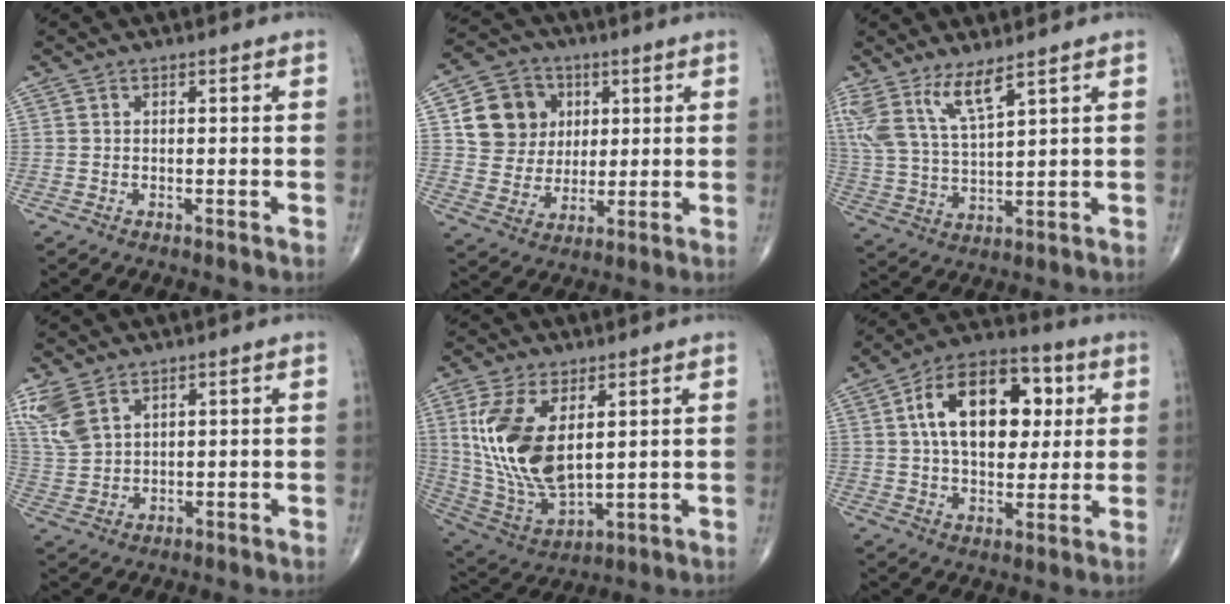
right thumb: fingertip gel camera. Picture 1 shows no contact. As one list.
[{"total": 12.1, "force": [3.3, 10.8, 4.4], "torque": [-0.043, -0.002, 0.061]}, {"total": 9.4, "force": [6.4, 2.0, 6.6], "torque": [-0.145, -0.031, 0.142]}, {"total": 7.5, "force": [4.6, 3.9, 4.3], "torque": [-0.097, -0.007, 0.108]}, {"total": 17.3, "force": [4.2, 8.7, 14.3], "torque": [-0.284, -0.022, 0.100]}, {"total": 19.1, "force": [4.6, 11.6, 14.4], "torque": [-0.196, 0.010, 0.071]}]